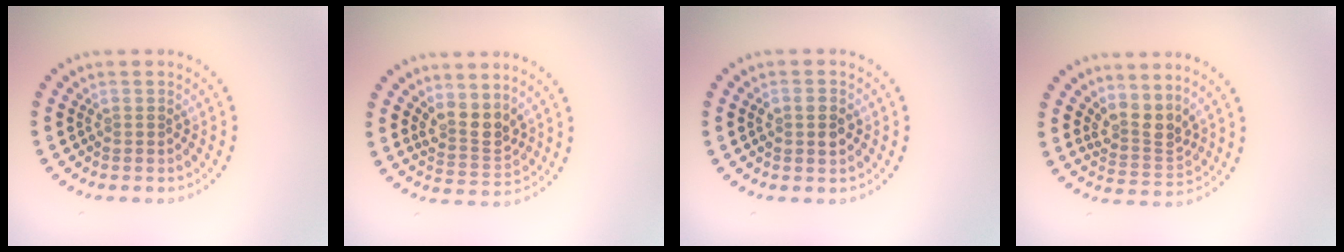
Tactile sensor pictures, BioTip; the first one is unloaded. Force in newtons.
{"total": 2.9, "press": 2.4, "slide": 1.6}
{"total": 1.7, "press": 1.7, "slide": 0.1}
{"total": 2.9, "press": 2.2, "slide": 2.0}